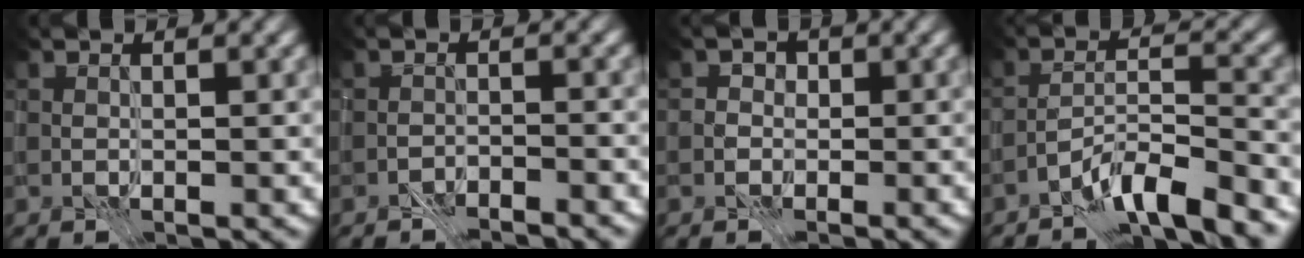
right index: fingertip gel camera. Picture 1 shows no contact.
{"total": 2.6, "force": [-2.6, 0.0, 0.0], "torque": [-0.001, 0.005, -0.045]}
{"total": 1.6, "force": [-0.5, 1.5, 0.0], "torque": [0.015, 0.014, -0.019]}
{"total": 5.6, "force": [-4.9, 0.6, 2.8], "torque": [-0.046, 0.009, -0.091]}